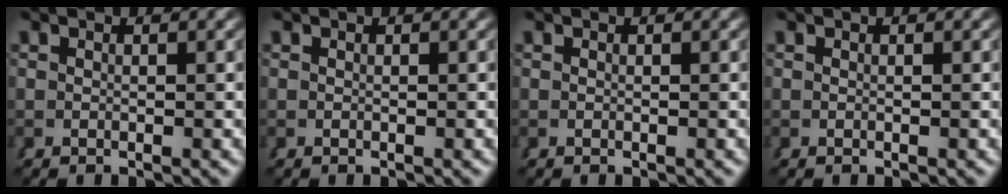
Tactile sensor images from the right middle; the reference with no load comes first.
{"total": 0.0}
{"total": 0.0}
{"total": 0.0}